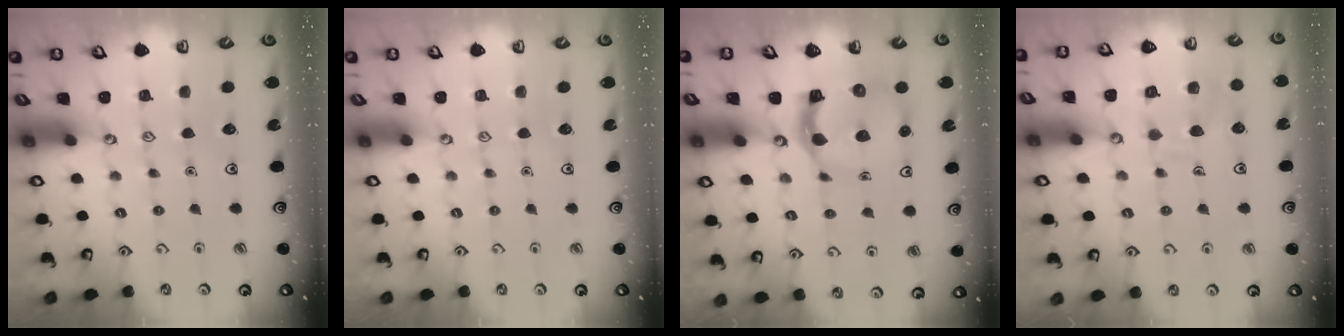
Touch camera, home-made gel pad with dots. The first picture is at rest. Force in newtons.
{"total": 0.0}
{"total": 8.7, "press": 8.6, "slide": 1.2}
{"total": 9.7, "press": 9.7, "slide": 0.9}